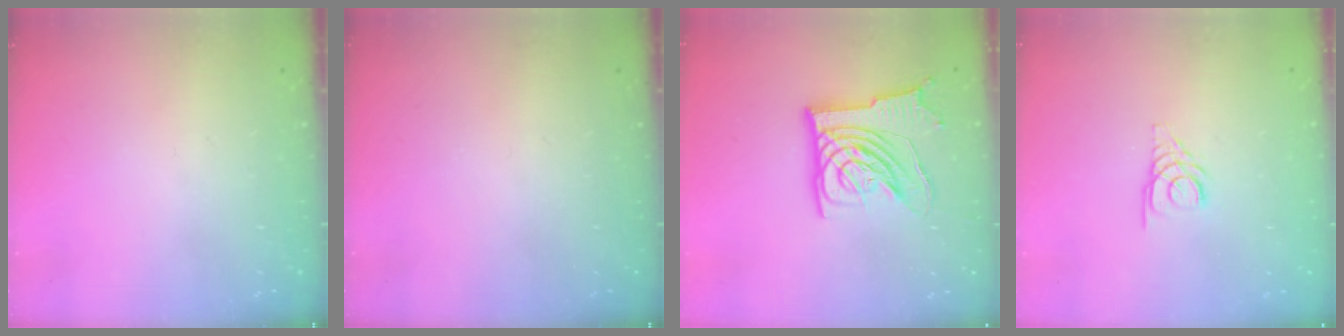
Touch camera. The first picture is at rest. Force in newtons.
{"total": 0.0}
{"total": 13.1, "press": 13.0, "slide": 1.7}
{"total": 3.2, "press": 3.1, "slide": 0.2}